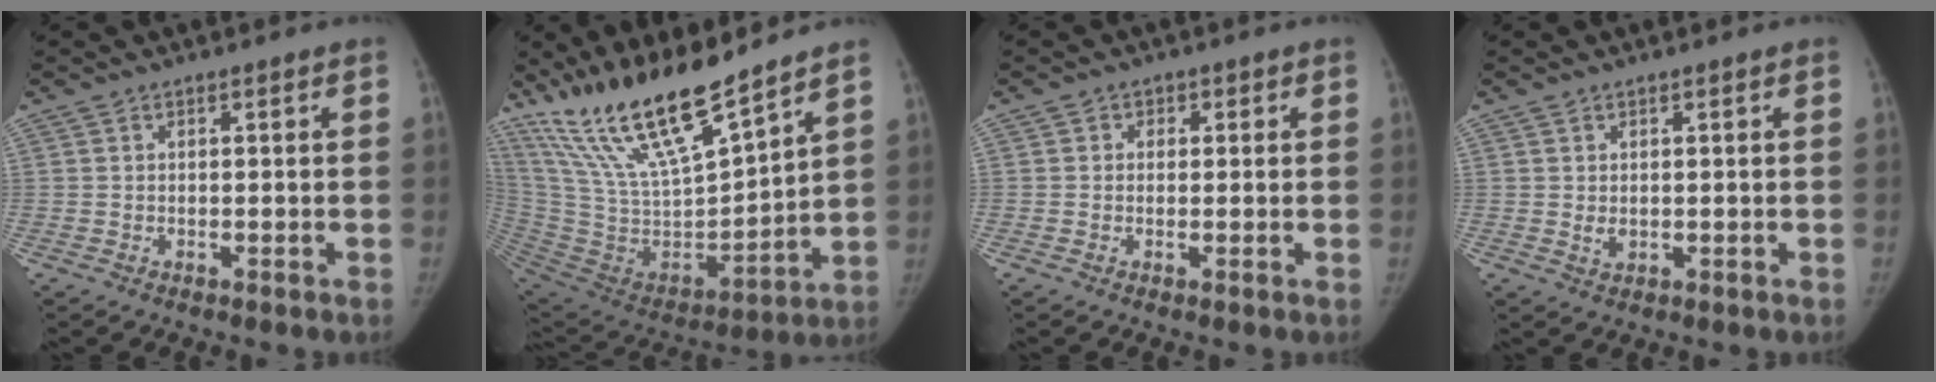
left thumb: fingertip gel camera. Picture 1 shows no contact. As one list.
[{"total": 22.5, "force": [17.6, 4.8, 13.2], "torque": [-0.218, -0.091, 0.341]}, {"total": 1.7, "force": [0.4, 1.7, 0.3], "torque": [0.013, 0.002, 0.000]}, {"total": 1.6, "force": [0.3, 1.0, 1.2], "torque": [-0.015, -0.005, 0.010]}]